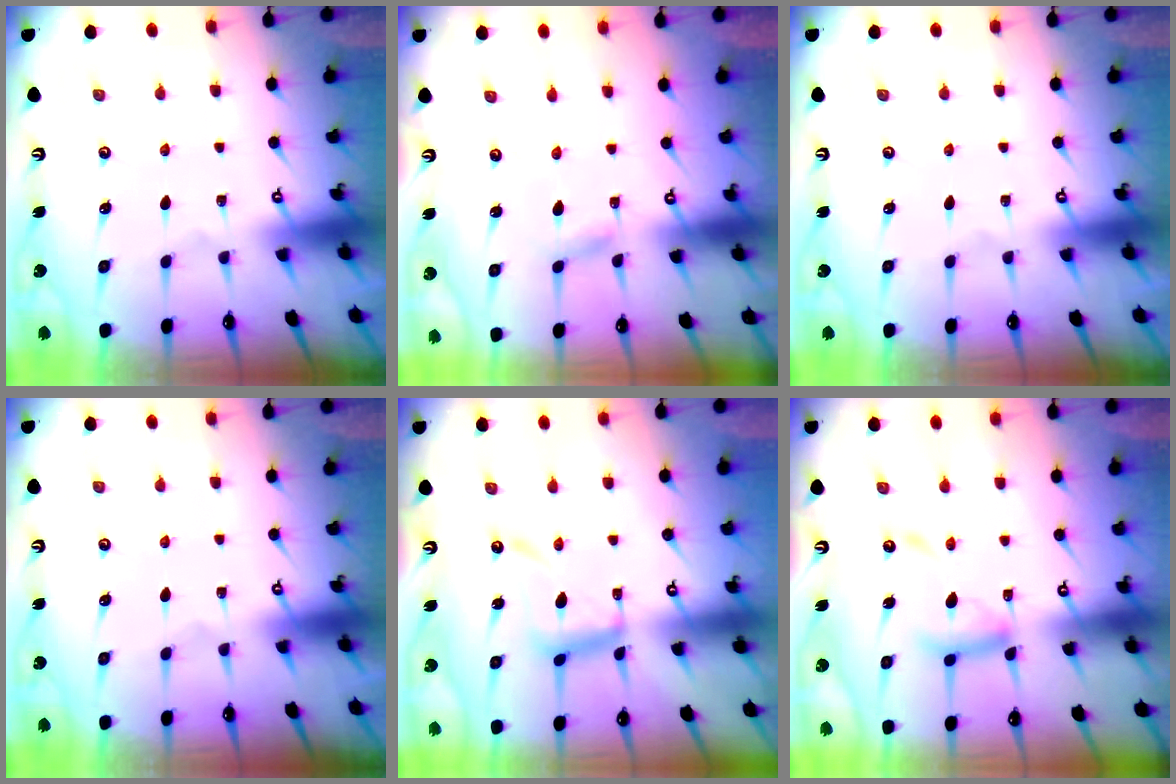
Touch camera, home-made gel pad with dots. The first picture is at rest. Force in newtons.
{"total": 2.2, "press": 2.2, "slide": 0.1}
{"total": 0.0}
{"total": 0.0}
{"total": 11.6, "press": 11.6, "slide": 1.0}
{"total": 12.9, "press": 12.9, "slide": 1.1}